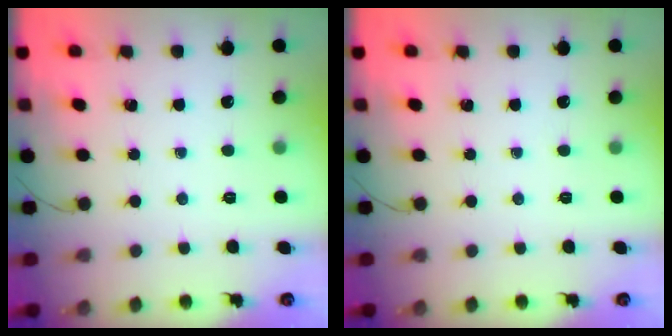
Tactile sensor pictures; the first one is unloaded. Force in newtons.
{"total": 0.0}